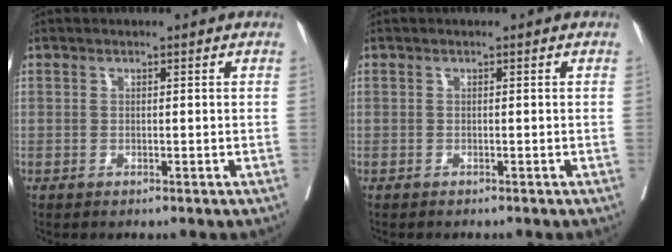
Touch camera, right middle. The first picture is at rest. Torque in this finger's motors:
{"motor_torque": [0.02, -0.02, 0.00, 0.00]}